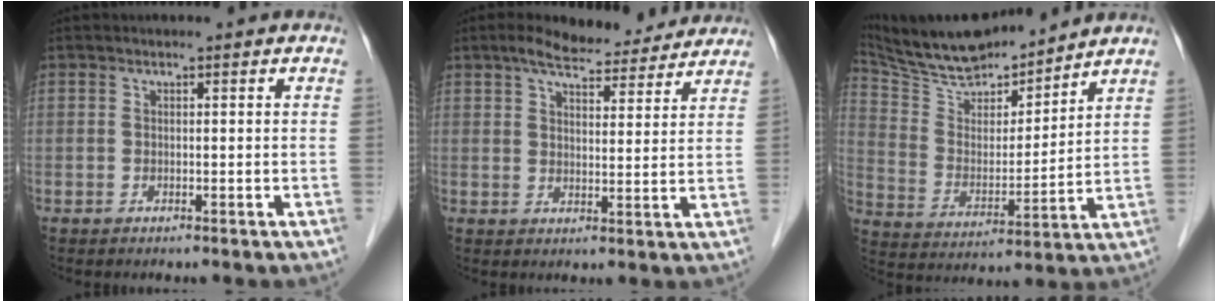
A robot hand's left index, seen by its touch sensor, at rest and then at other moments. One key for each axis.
{"total": 11.4, "fx": 9.9, "fy": 2.8, "fz": 4.7, "tx": -0.065, "ty": 0.021, "tz": 0.133}
{"total": 15.9, "fx": 14.7, "fy": 2.6, "fz": 5.6, "tx": -0.106, "ty": 0.008, "tz": 0.267}